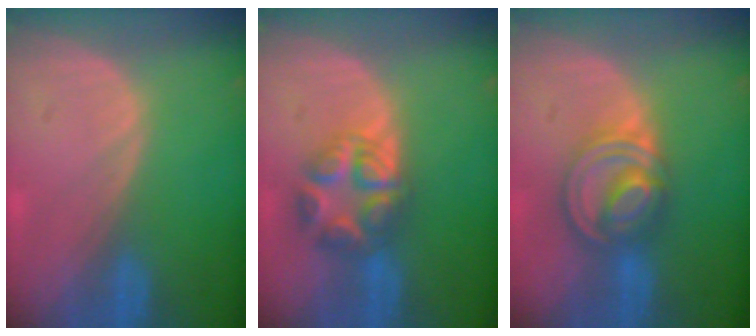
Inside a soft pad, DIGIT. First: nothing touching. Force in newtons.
{"total": 6.5, "press": 6.5, "slide": 0.1}
{"total": 7.9, "press": 6.8, "slide": 3.9}